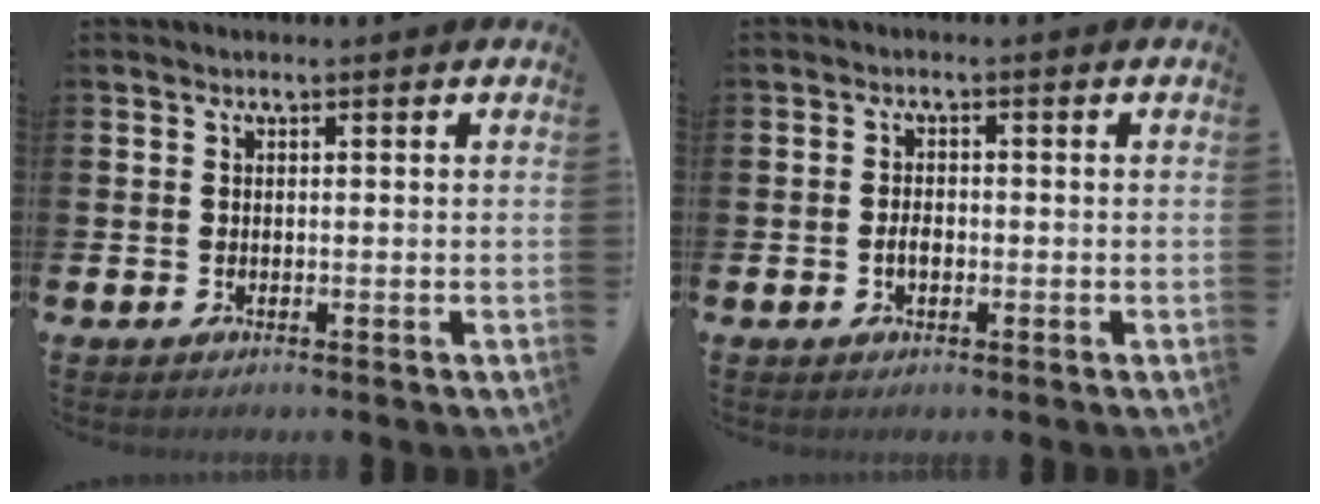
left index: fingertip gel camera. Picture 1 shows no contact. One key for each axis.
{"total": 1.8, "fx": -0.4, "fy": 1.1, "fz": 1.4, "tx": -0.016, "ty": -0.001, "tz": -0.012}